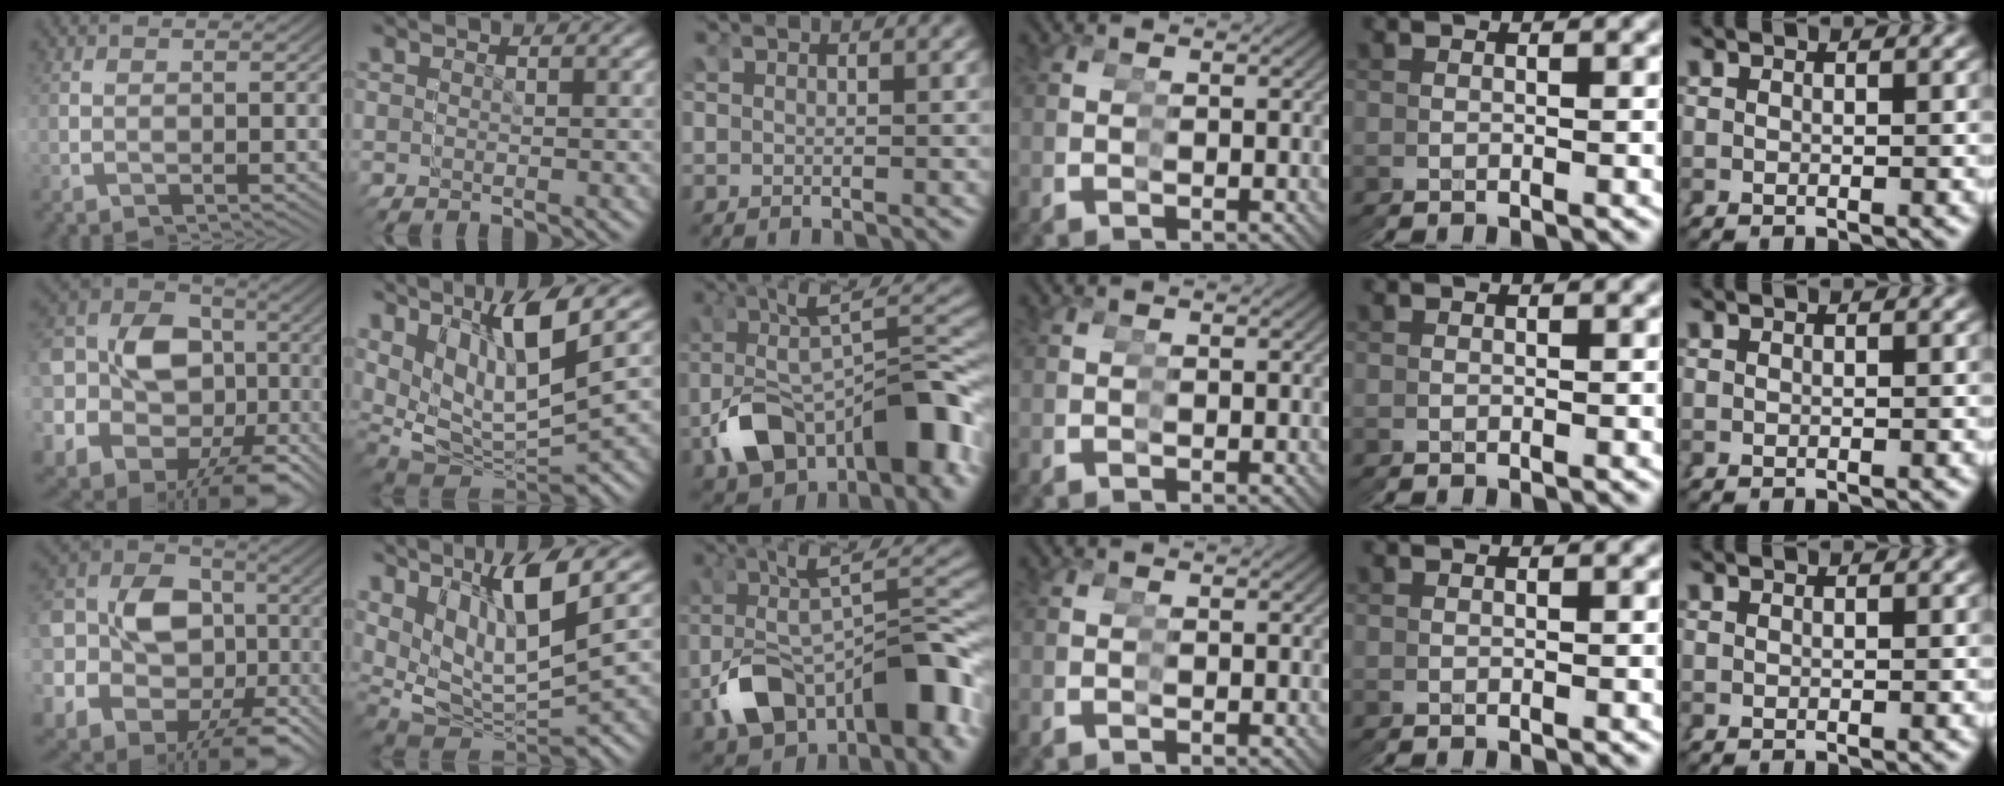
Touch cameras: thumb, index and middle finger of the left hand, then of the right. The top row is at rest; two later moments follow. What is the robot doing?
{"motion": "grasp_and_lifting", "object": "stress ball aka squeeze ball"}